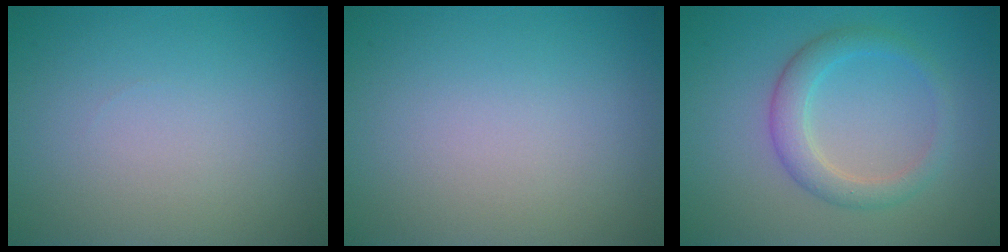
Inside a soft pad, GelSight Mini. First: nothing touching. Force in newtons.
{"total": 0.0}
{"total": 2.2, "press": 2.2, "slide": 0.2}